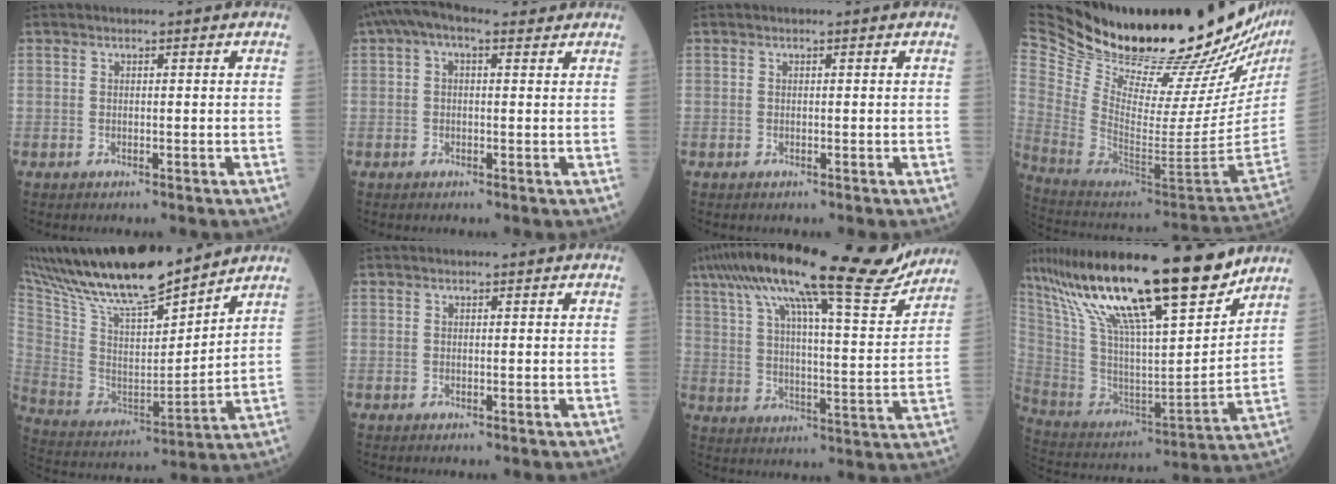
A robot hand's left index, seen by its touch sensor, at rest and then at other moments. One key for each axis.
{"total": 5.5, "fx": 3.2, "fy": 2.5, "fz": 3.7, "tx": -0.077, "ty": 0.044, "tz": 0.051}
{"total": 0.0}
{"total": 37.0, "fx": 31.2, "fy": 4.7, "fz": 19.4, "tx": -0.335, "ty": -0.114, "tz": 0.453}
{"total": 22.7, "fx": 19.4, "fy": 3.8, "fz": 11.2, "tx": -0.223, "ty": 0.008, "tz": 0.344}
{"total": 0.0}
{"total": 26.9, "fx": 21.5, "fy": 3.7, "fz": 15.6, "tx": -0.275, "ty": 0.013, "tz": 0.307}
{"total": 28.6, "fx": 20.8, "fy": 4.6, "fz": 19.1, "tx": -0.354, "ty": 0.006, "tz": 0.360}